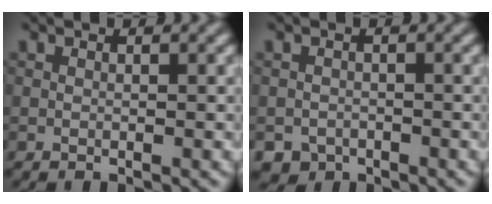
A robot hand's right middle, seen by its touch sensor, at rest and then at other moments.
{"total": 1.9, "force": [-1.2, 1.4, 0.2], "torque": [0.003, -0.003, -0.025]}